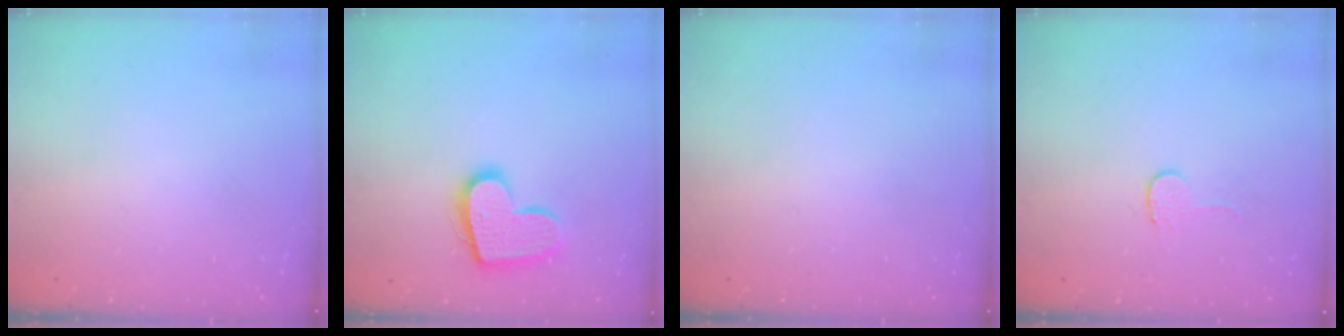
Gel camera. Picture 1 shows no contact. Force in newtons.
{"total": 14.9, "press": 14.9, "slide": 1.0}
{"total": 0.0}
{"total": 2.7, "press": 2.7, "slide": 0.2}